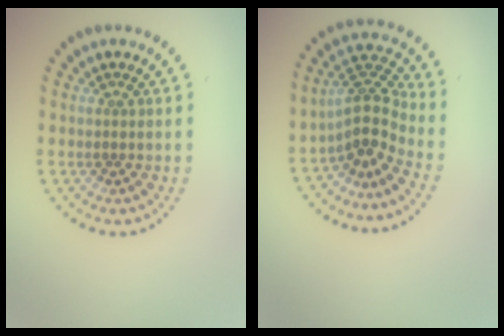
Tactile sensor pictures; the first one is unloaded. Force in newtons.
{"total": 3.7, "press": 2.6, "slide": 2.6}